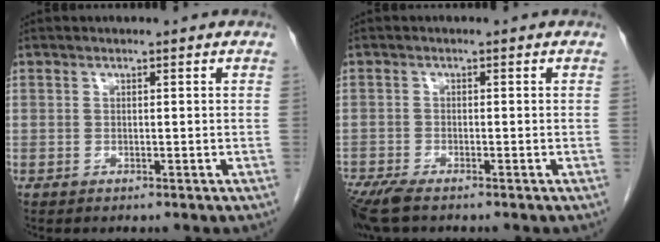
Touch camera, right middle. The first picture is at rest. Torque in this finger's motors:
{"motor_torque": [1.19, -0.94, 0.41, 0.12]}